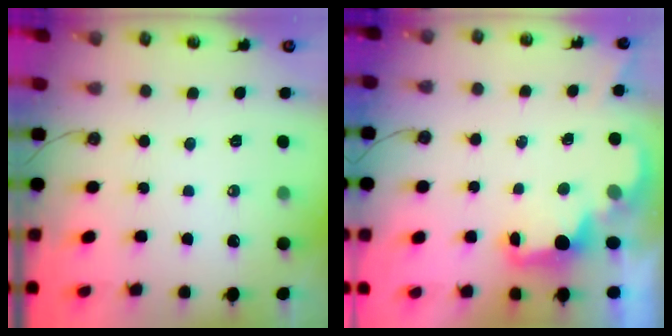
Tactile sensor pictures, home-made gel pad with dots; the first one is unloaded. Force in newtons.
{"total": 2.3, "press": 2.2, "slide": 0.7}